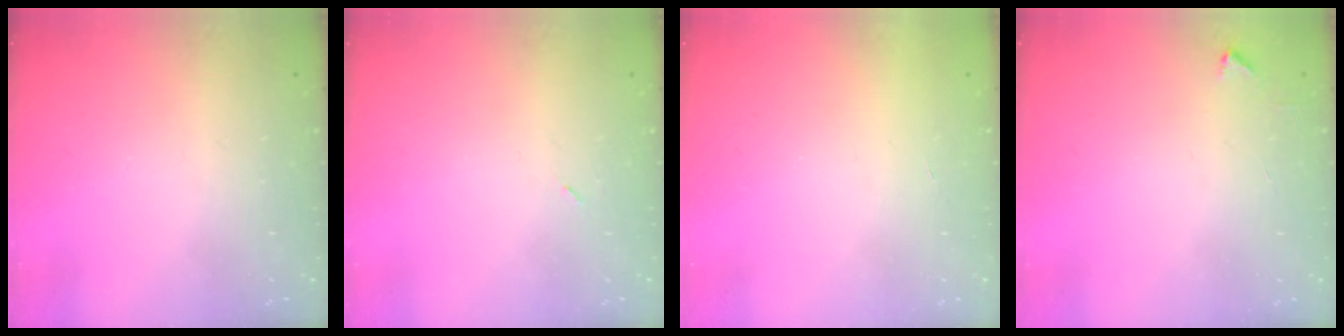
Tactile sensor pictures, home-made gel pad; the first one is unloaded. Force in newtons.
{"total": 2.2, "press": 2.1, "slide": 0.9}
{"total": 1.8, "press": 1.8, "slide": 0.1}
{"total": 2.1, "press": 2.1, "slide": 0.3}